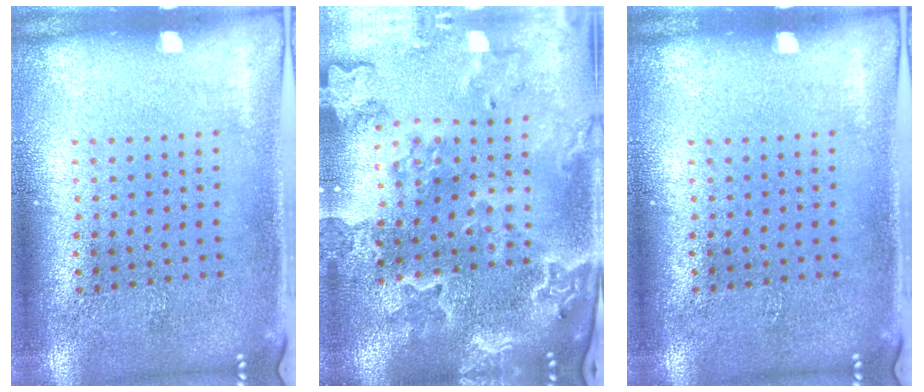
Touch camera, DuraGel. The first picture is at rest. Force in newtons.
{"total": 2.7, "press": 2.5, "slide": 0.9}
{"total": 0.0}